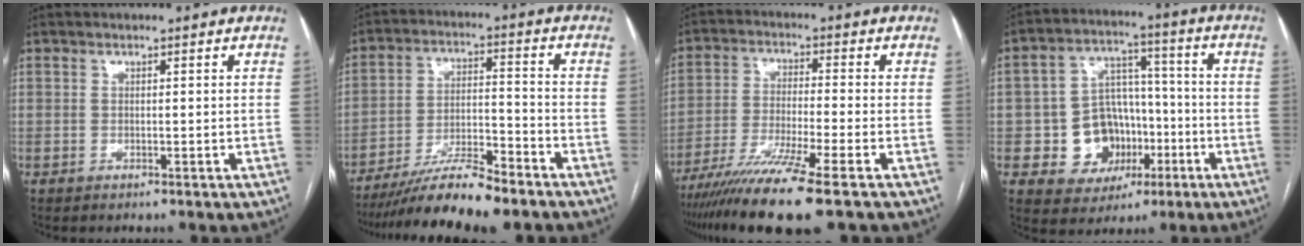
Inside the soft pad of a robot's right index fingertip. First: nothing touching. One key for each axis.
{"total": 11.2, "fx": -9.4, "fy": 0.8, "fz": 6.1, "tx": -0.101, "ty": -0.008, "tz": -0.165}
{"total": 11.9, "fx": -8.5, "fy": -1.4, "fz": 8.2, "tx": -0.149, "ty": -0.034, "tz": -0.145}
{"total": 11.0, "fx": -2.9, "fy": 9.4, "fz": 5.0, "tx": -0.079, "ty": 0.031, "tz": -0.031}